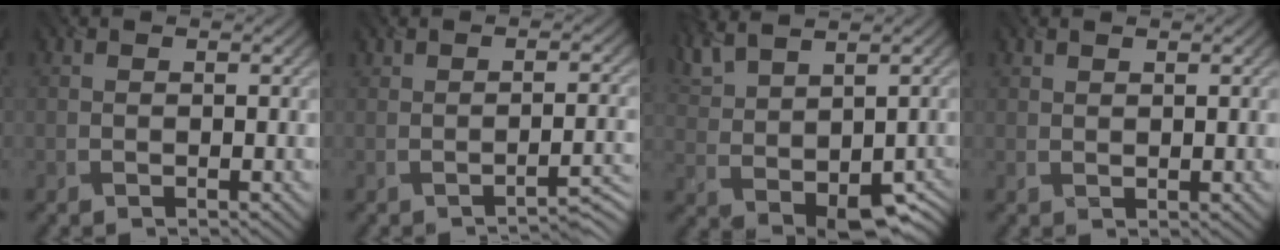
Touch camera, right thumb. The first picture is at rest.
{"total": 2.1, "force": [-1.4, 0.2, 1.6], "torque": [-0.028, 0.010, -0.027]}
{"total": 8.4, "force": [3.2, 4.0, 6.7], "torque": [-0.147, -0.009, 0.077]}
{"total": 0.8, "force": [0.6, 0.5, 0.2], "torque": [-0.003, -0.003, 0.015]}